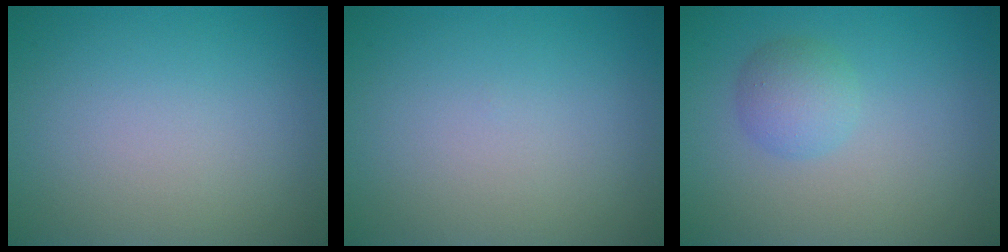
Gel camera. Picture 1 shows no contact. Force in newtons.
{"total": 0.0}
{"total": 2.4, "press": 2.4, "slide": 0.1}